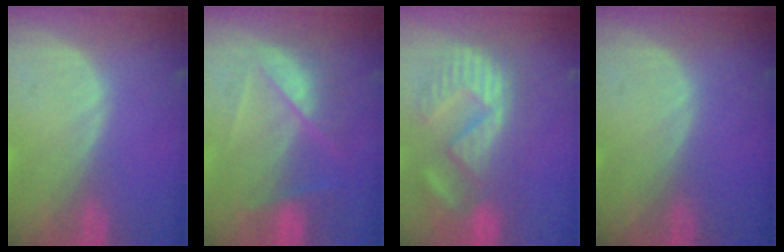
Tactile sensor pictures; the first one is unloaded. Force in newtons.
{"total": 7.4, "press": 6.5, "slide": 3.4}
{"total": 10.3, "press": 10.2, "slide": 1.7}
{"total": 0.0}